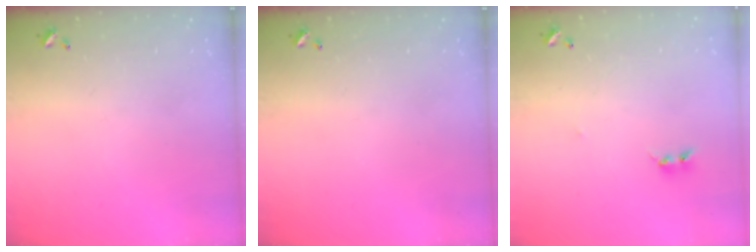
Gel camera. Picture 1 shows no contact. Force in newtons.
{"total": 0.0}
{"total": 2.7, "press": 2.7, "slide": 0.3}